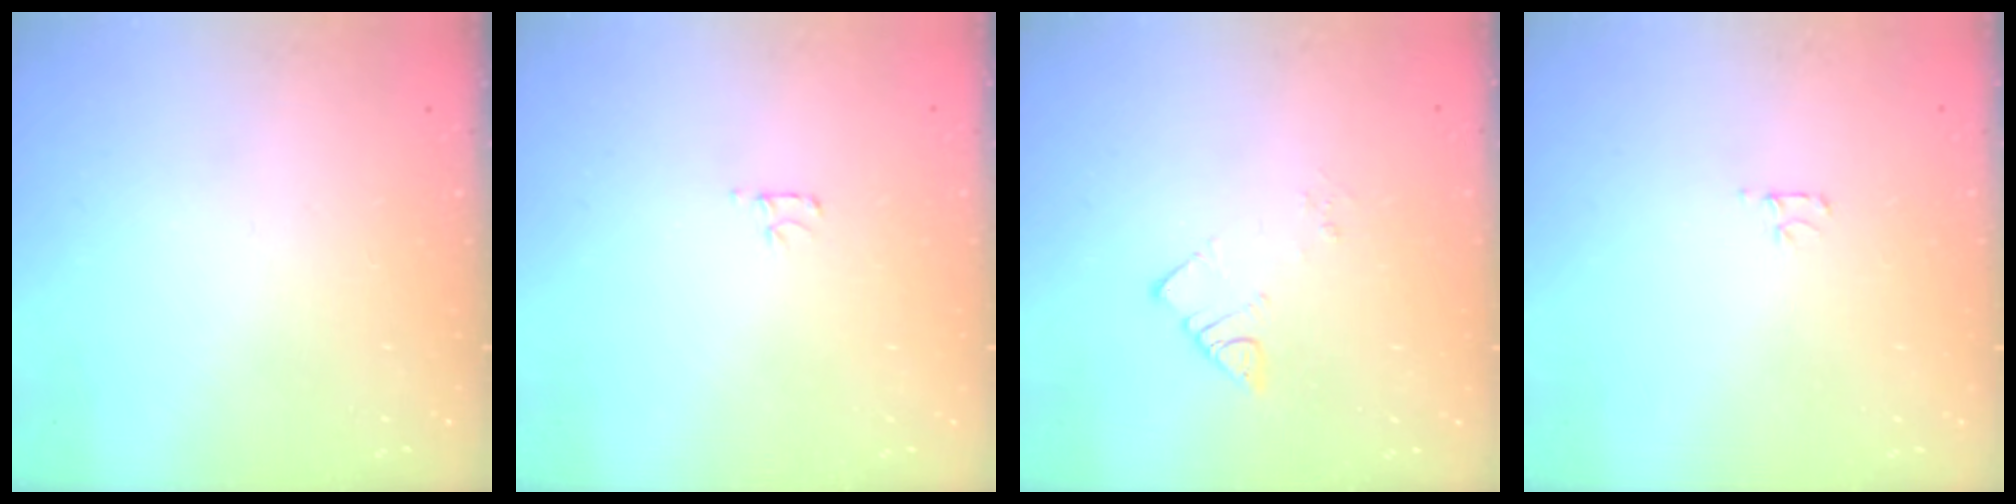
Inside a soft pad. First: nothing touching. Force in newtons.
{"total": 3.1, "press": 3.1, "slide": 0.4}
{"total": 2.6, "press": 2.6, "slide": 0.1}
{"total": 2.7, "press": 2.7, "slide": 0.3}